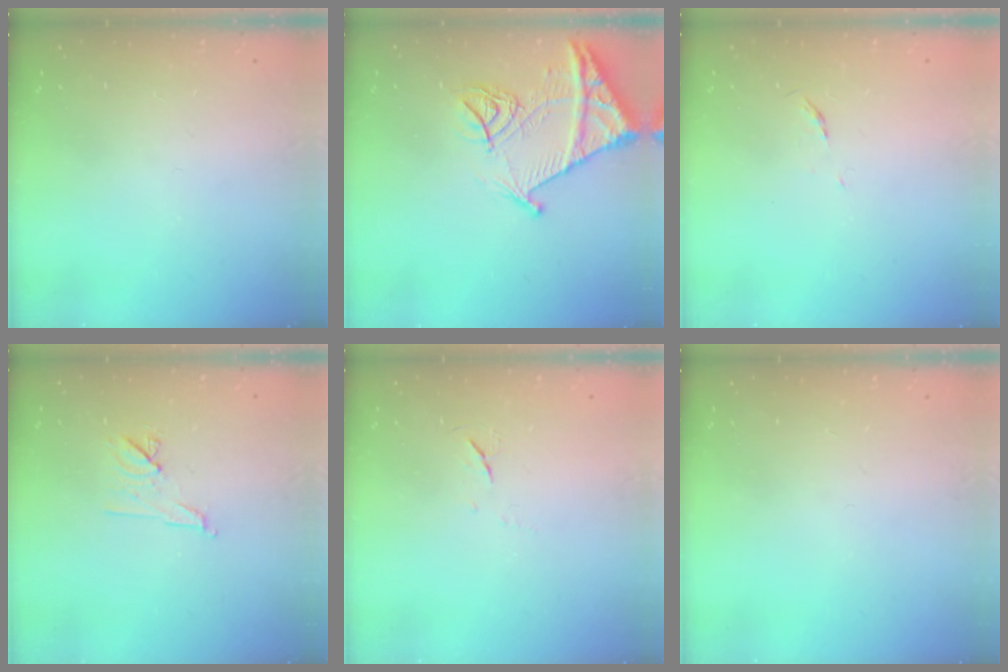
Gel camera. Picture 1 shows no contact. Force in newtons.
{"total": 13.6, "press": 13.6, "slide": 1.5}
{"total": 3.1, "press": 3.0, "slide": 0.5}
{"total": 7.5, "press": 7.4, "slide": 1.3}
{"total": 3.8, "press": 3.7, "slide": 0.6}
{"total": 0.0}